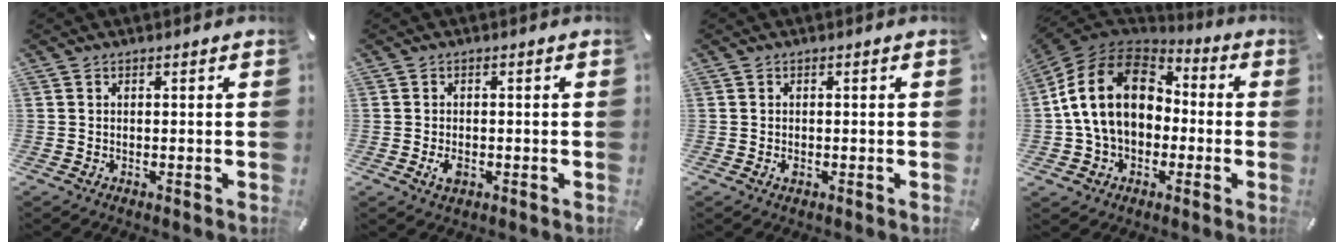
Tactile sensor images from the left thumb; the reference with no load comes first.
{"total": 2.9, "force": [-1.0, 1.8, 2.1], "torque": [-0.051, -0.002, -0.020]}
{"total": 1.3, "force": [-0.4, 0.8, 0.9], "torque": [-0.017, -0.001, -0.007]}
{"total": 18.7, "force": [1.3, 14.6, 11.7], "torque": [-0.242, 0.023, 0.024]}